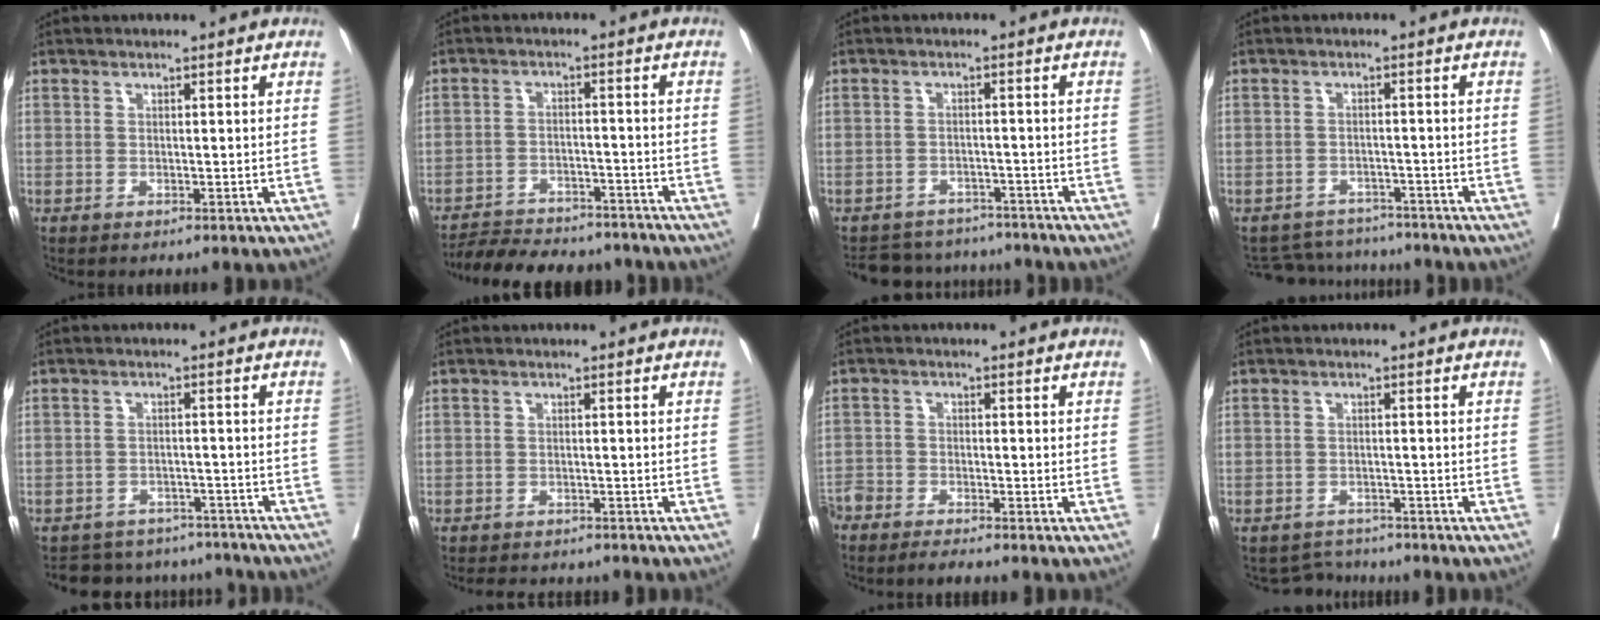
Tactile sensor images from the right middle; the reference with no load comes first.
{"total": 13.6, "force": [-12.5, 3.5, 3.8], "torque": [-0.064, 0.010, -0.172]}
{"total": 8.6, "force": [-8.0, 2.9, 0.7], "torque": [-0.007, 0.013, -0.105]}
{"total": 6.7, "force": [-6.5, 1.7, -0.4], "torque": [0.010, 0.012, -0.092]}
{"total": 10.8, "force": [-10.0, 3.9, 0.9], "torque": [-0.010, 0.021, -0.123]}
{"total": 6.7, "force": [-6.1, 2.1, 1.7], "torque": [-0.017, -0.003, -0.078]}
{"total": 6.0, "force": [-5.5, 0.7, 2.2], "torque": [-0.032, -0.011, -0.098]}
{"total": 3.2, "force": [-3.0, 0.5, -1.0], "torque": [0.015, 0.000, -0.046]}